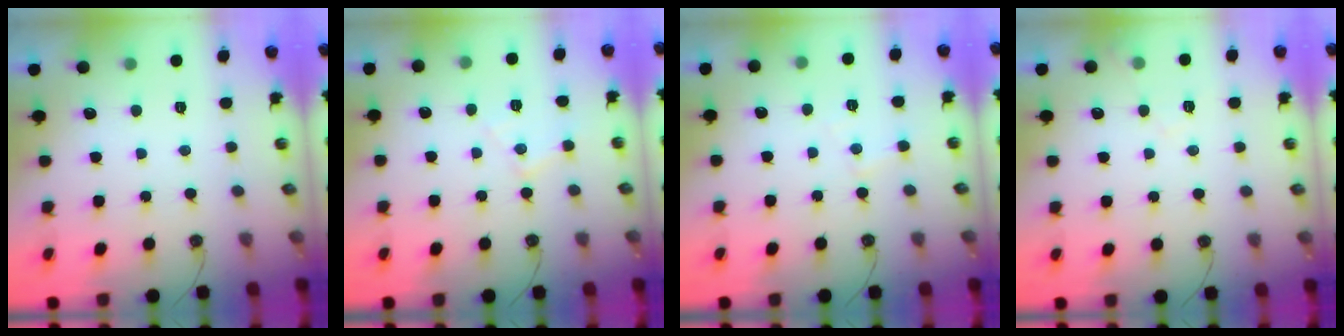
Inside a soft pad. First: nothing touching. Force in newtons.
{"total": 6.7, "press": 6.7, "slide": 0.6}
{"total": 4.8, "press": 4.8, "slide": 0.7}
{"total": 6.1, "press": 6.0, "slide": 0.8}